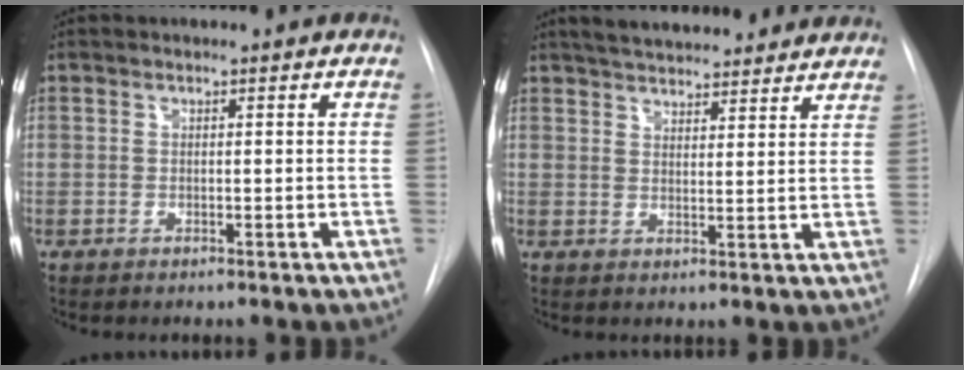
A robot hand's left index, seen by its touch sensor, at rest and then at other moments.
{"total": 16.0, "force": [14.2, 3.7, 6.2], "torque": [-0.090, 0.025, 0.189]}